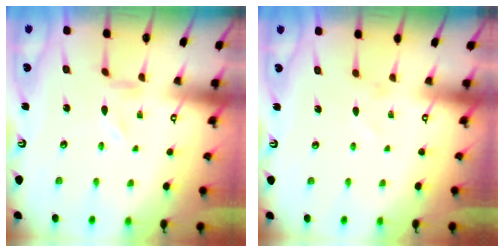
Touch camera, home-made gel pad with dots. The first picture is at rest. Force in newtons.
{"total": 0.0}